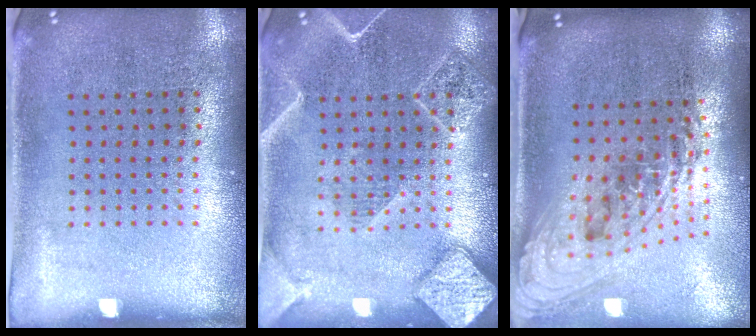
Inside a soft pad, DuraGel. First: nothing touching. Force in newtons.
{"total": 2.1, "press": 2.1, "slide": 0.2}
{"total": 2.4, "press": 1.7, "slide": 1.7}